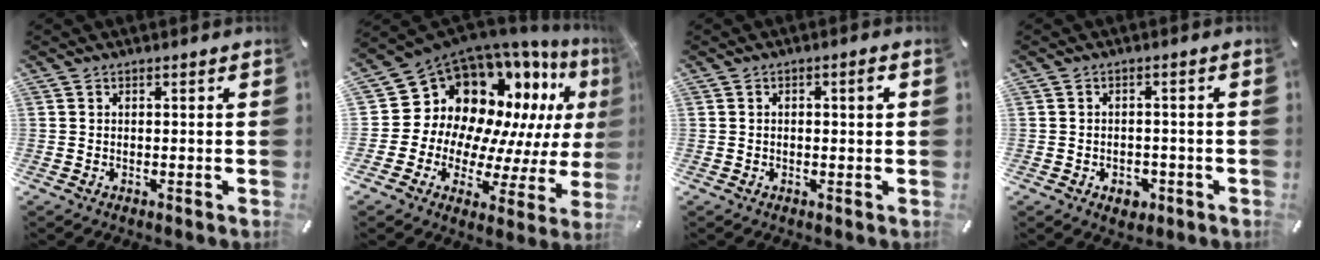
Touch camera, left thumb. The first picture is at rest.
{"total": 14.9, "force": [8.5, 11.3, 4.9], "torque": [-0.074, -0.110, 0.167]}
{"total": 2.0, "force": [0.3, 0.6, 1.9], "torque": [-0.028, 0.002, 0.000]}
{"total": 3.5, "force": [-1.6, 2.6, 1.7], "torque": [-0.020, 0.003, -0.030]}